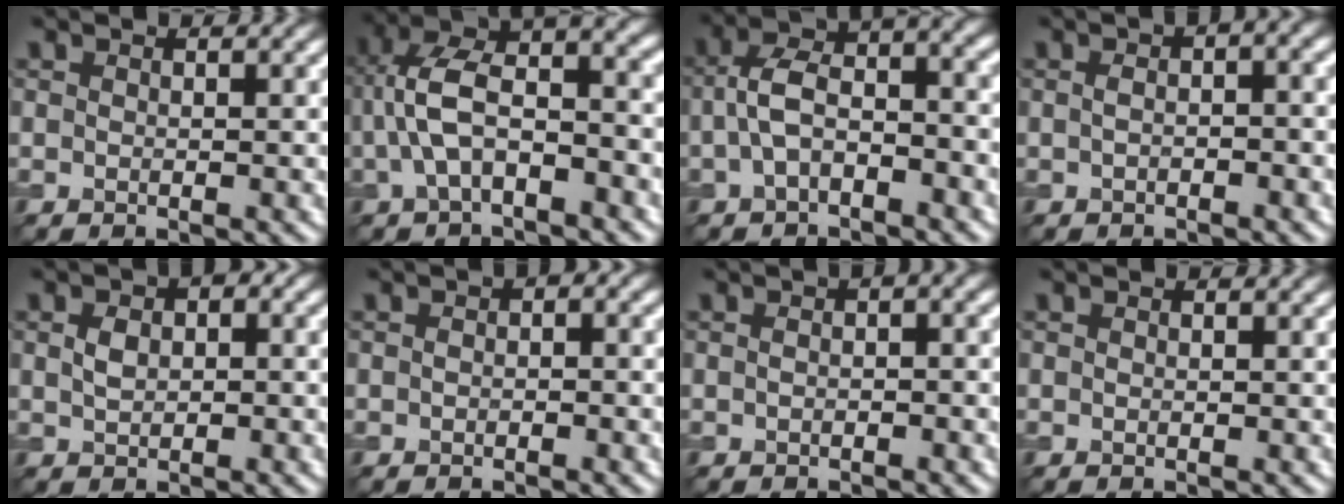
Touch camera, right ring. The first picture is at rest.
{"total": 7.7, "force": [-0.8, 3.6, 6.8], "torque": [-0.139, 0.024, -0.021]}
{"total": 5.4, "force": [-0.9, 2.7, 4.6], "torque": [-0.087, 0.018, -0.021]}
{"total": 2.8, "force": [0.3, 1.0, 2.6], "torque": [-0.037, 0.006, -0.001]}
{"total": 2.3, "force": [0.3, 1.6, 1.7], "torque": [-0.034, 0.005, 0.005]}
{"total": 1.6, "force": [0.0, 0.9, 1.3], "torque": [-0.016, 0.002, 0.000]}
{"total": 2.4, "force": [0.5, 0.9, 2.1], "torque": [-0.023, 0.003, -0.004]}
{"total": 0.0}